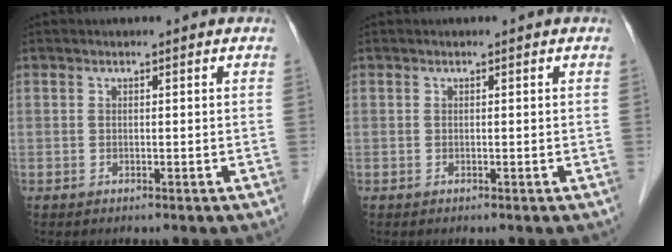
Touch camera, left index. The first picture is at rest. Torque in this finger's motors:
{"motor_torque": [-0.02, -0.02, 0.00, 0.00]}